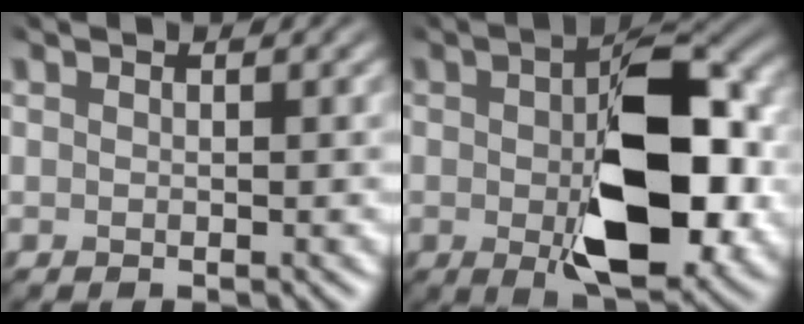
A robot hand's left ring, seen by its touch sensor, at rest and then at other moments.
{"total": 11.9, "force": [-1.5, 5.8, 10.3], "torque": [-0.148, -0.011, -0.016]}